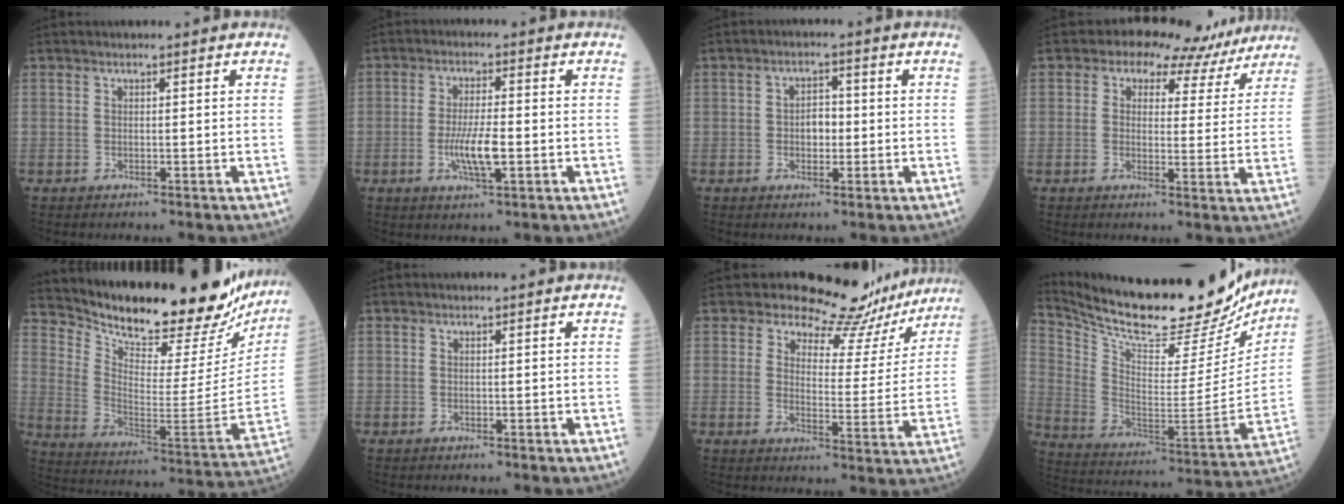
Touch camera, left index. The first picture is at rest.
{"total": 5.7, "force": [-1.5, 1.0, 5.5], "torque": [-0.105, -0.008, -0.026]}
{"total": 3.2, "force": [-0.4, 1.9, 2.5], "torque": [-0.034, 0.009, -0.007]}
{"total": 9.4, "force": [7.1, 5.4, 2.8], "torque": [-0.012, 0.022, 0.065]}
{"total": 27.9, "force": [25.3, 5.3, 10.6], "torque": [-0.174, -0.085, 0.348]}
{"total": 0.0}
{"total": 13.9, "force": [13.2, 3.8, 2.4], "torque": [-0.010, -0.046, 0.138]}
{"total": 27.7, "force": [24.6, 5.7, 11.3], "torque": [-0.191, -0.053, 0.356]}